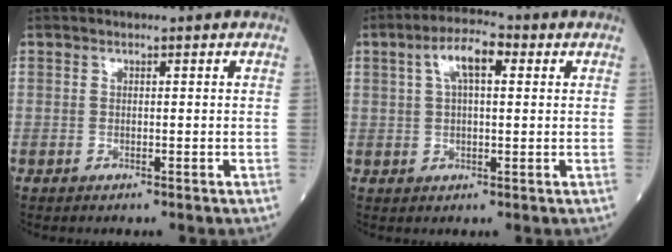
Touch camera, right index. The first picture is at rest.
{"total": 6.5, "force": [2.2, 2.1, 5.7], "torque": [-0.107, 0.022, 0.038]}